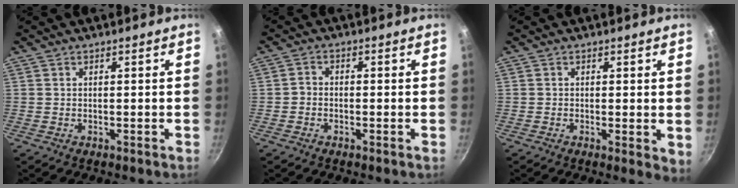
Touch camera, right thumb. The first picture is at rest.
{"total": 1.8, "force": [-0.7, 1.4, 0.9], "torque": [-0.008, 0.009, -0.018]}
{"total": 3.3, "force": [-0.1, 1.0, 3.2], "torque": [-0.048, -0.011, -0.006]}